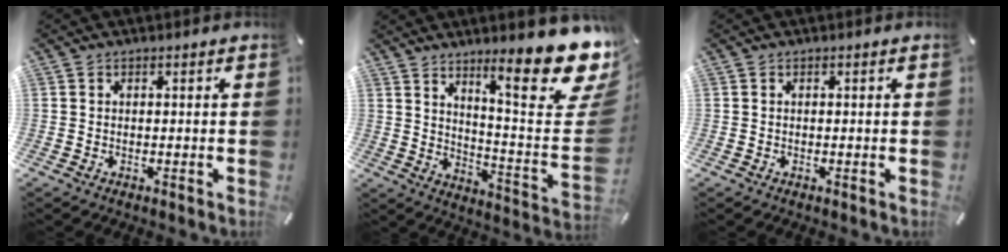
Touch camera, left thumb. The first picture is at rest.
{"total": 21.6, "force": [14.2, 5.6, 15.3], "torque": [-0.217, -0.107, 0.226]}
{"total": 0.0}